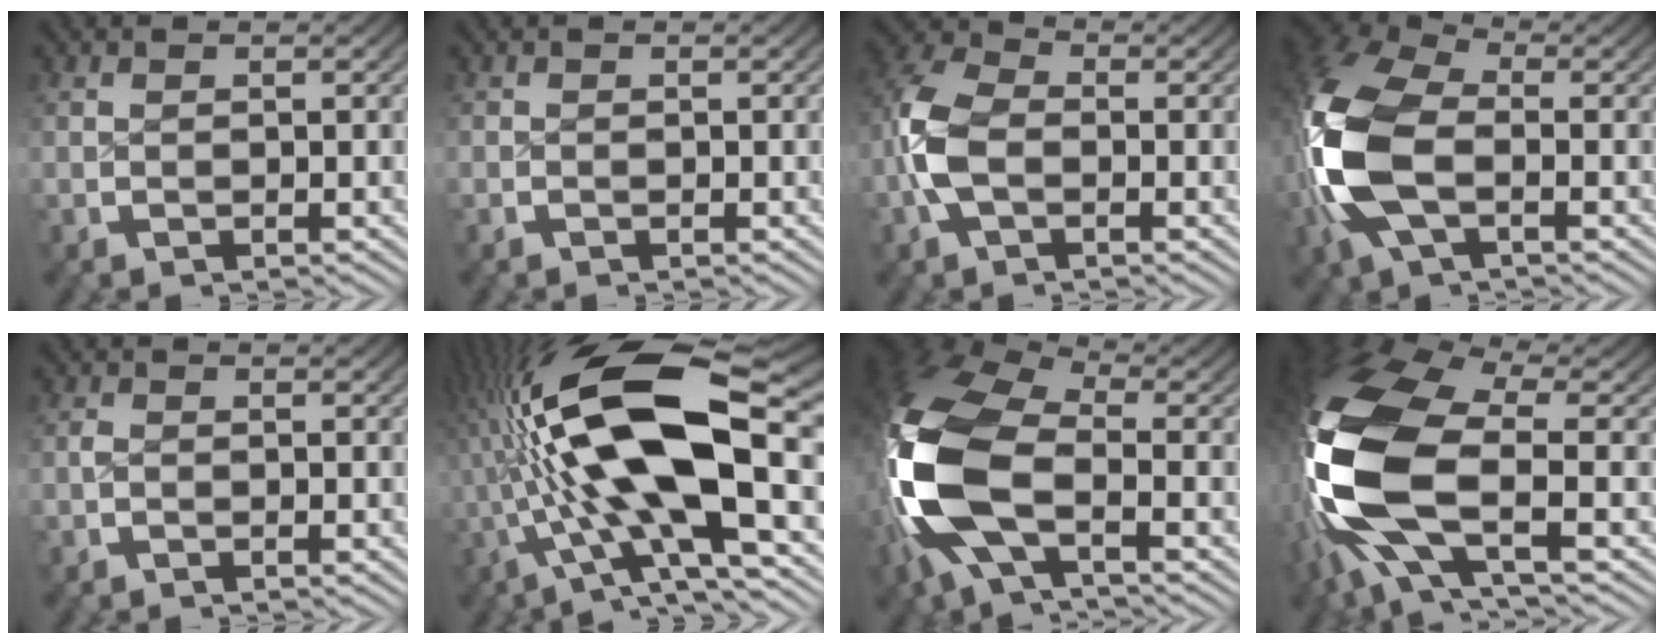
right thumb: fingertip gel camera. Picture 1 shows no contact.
{"total": 0.0}
{"total": 6.2, "force": [-0.8, 4.3, 4.4], "torque": [-0.107, -0.008, -0.018]}
{"total": 12.5, "force": [-0.6, 8.1, 9.4], "torque": [-0.233, -0.009, -0.010]}
{"total": 0.9, "force": [-0.7, 0.2, 0.5], "torque": [-0.008, 0.004, -0.017]}
{"total": 16.6, "force": [0.5, 7.6, 14.7], "torque": [-0.288, -0.004, 0.007]}
{"total": 14.9, "force": [-1.3, 9.2, 11.6], "torque": [-0.282, -0.021, -0.018]}
{"total": 16.0, "force": [-1.3, 8.9, 13.2], "torque": [-0.309, -0.030, -0.009]}